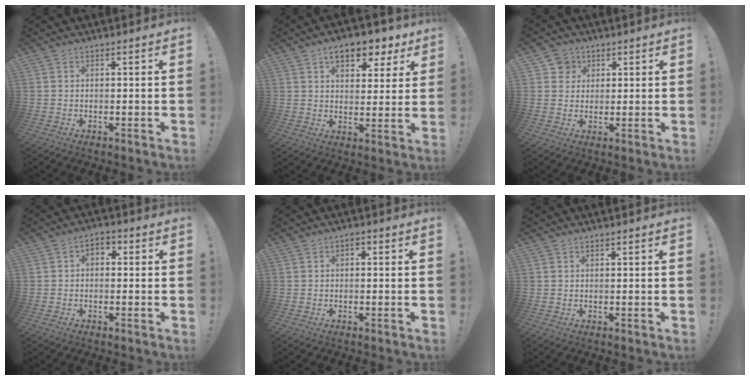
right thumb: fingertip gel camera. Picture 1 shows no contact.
{"total": 10.0, "force": [5.7, 5.3, 6.2], "torque": [-0.074, -0.030, 0.099]}
{"total": 4.7, "force": [1.9, 4.2, 0.8], "torque": [-0.009, -0.006, 0.036]}
{"total": 2.7, "force": [-0.9, 1.8, 1.8], "torque": [-0.025, 0.007, -0.019]}
{"total": 1.1, "force": [-0.8, 0.5, 0.5], "torque": [-0.012, 0.005, -0.015]}
{"total": 0.0}